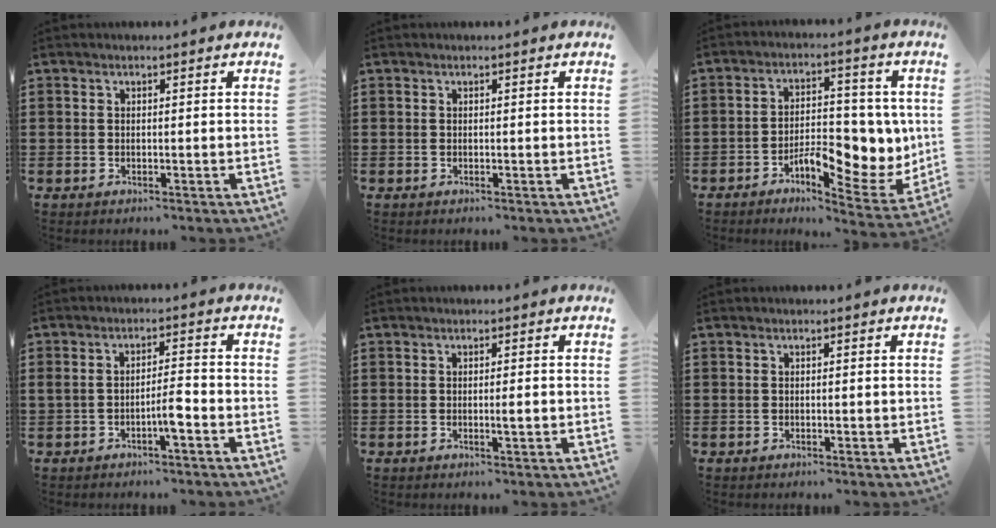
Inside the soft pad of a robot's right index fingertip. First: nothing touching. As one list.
[{"total": 0.0}, {"total": 9.3, "force": [-2.0, 4.9, 7.6], "torque": [-0.097, -0.001, -0.034]}, {"total": 3.9, "force": [-1.7, 0.8, 3.5], "torque": [-0.061, 0.006, -0.033]}, {"total": 1.5, "force": [-0.2, 0.2, 1.5], "torque": [-0.025, -0.003, -0.003]}, {"total": 0.0}]